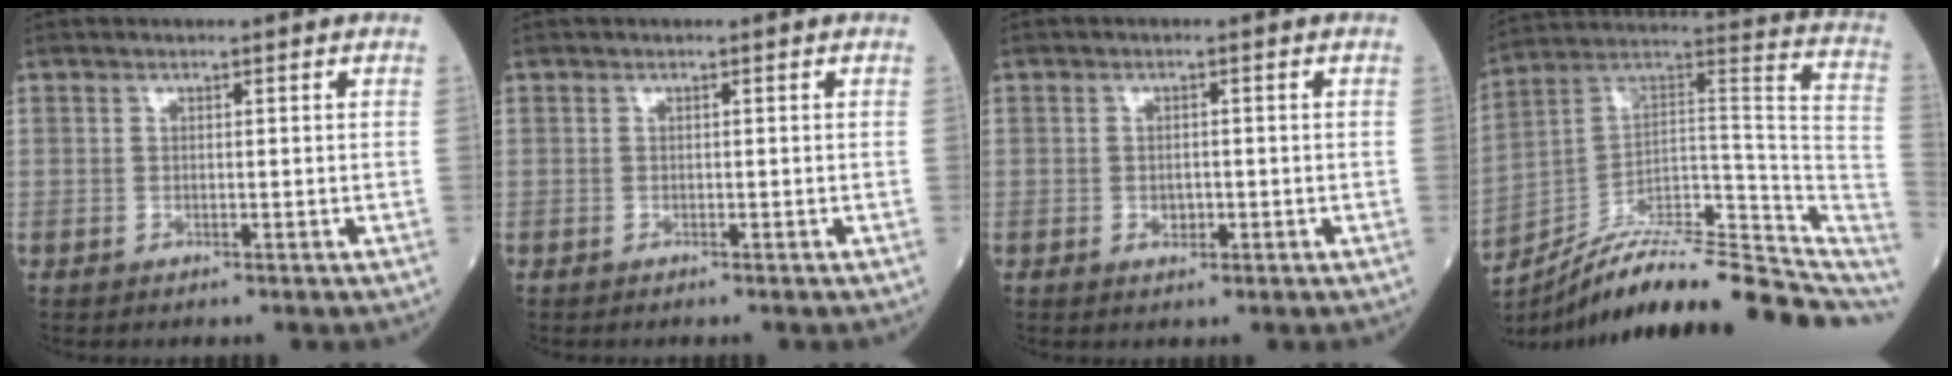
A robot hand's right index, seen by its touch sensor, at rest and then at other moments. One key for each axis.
{"total": 0.0}
{"total": 1.8, "fx": -0.5, "fy": 1.1, "fz": 1.3, "tx": -0.021, "ty": 0.001, "tz": -0.004}
{"total": 23.1, "fx": -18.8, "fy": 4.8, "fz": 12.4, "tx": -0.134, "ty": 0.047, "tz": -0.290}